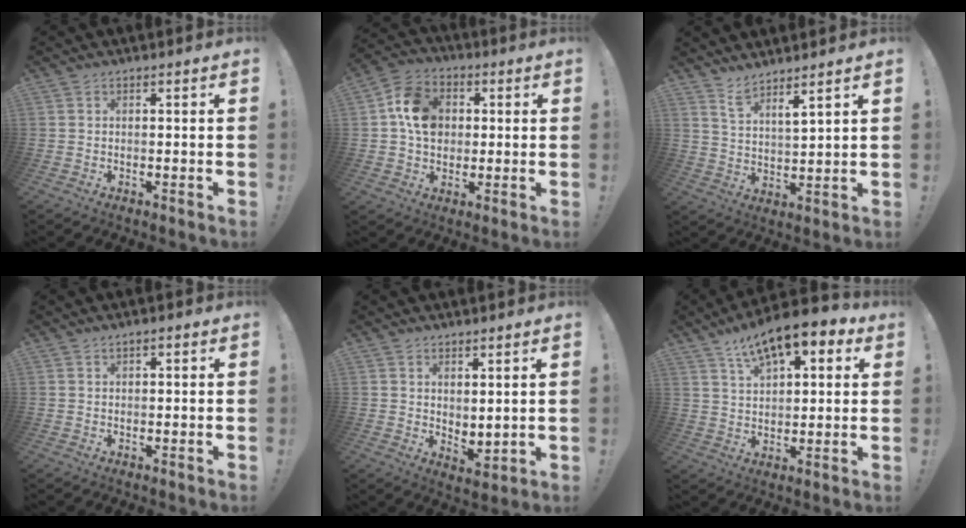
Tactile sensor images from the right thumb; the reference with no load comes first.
{"total": 13.0, "force": [2.0, 10.6, 7.2], "torque": [-0.109, 0.011, 0.042]}
{"total": 6.0, "force": [5.6, 0.0, 2.3], "torque": [-0.048, -0.032, 0.099]}
{"total": 0.6, "force": [0.3, 0.3, 0.4], "torque": [-0.012, 0.004, 0.007]}
{"total": 3.9, "force": [2.6, 2.1, 2.1], "torque": [-0.025, -0.023, 0.051]}
{"total": 12.6, "force": [8.0, 5.1, 8.3], "torque": [-0.137, -0.042, 0.142]}